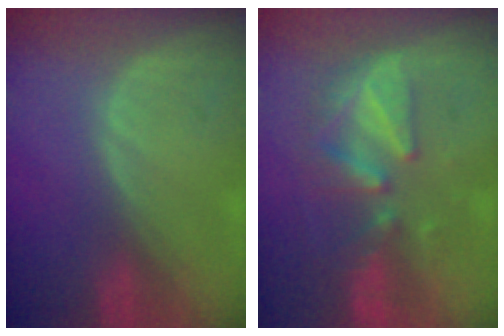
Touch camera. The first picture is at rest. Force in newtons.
{"total": 7.8, "press": 7.6, "slide": 1.4}